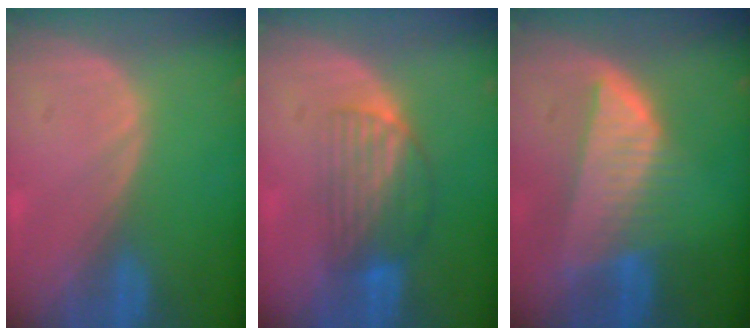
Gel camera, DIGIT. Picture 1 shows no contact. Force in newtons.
{"total": 6.6, "press": 5.8, "slide": 3.0}
{"total": 8.2, "press": 7.3, "slide": 3.8}